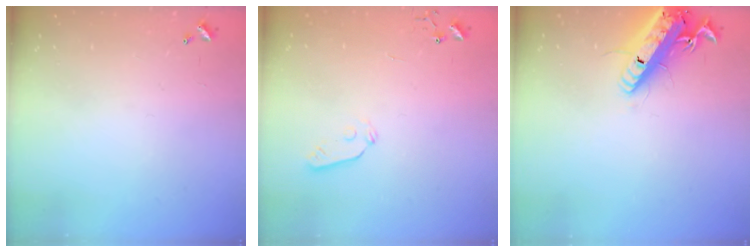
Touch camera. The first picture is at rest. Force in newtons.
{"total": 4.2, "press": 4.2, "slide": 0.5}
{"total": 17.3, "press": 17.0, "slide": 3.4}